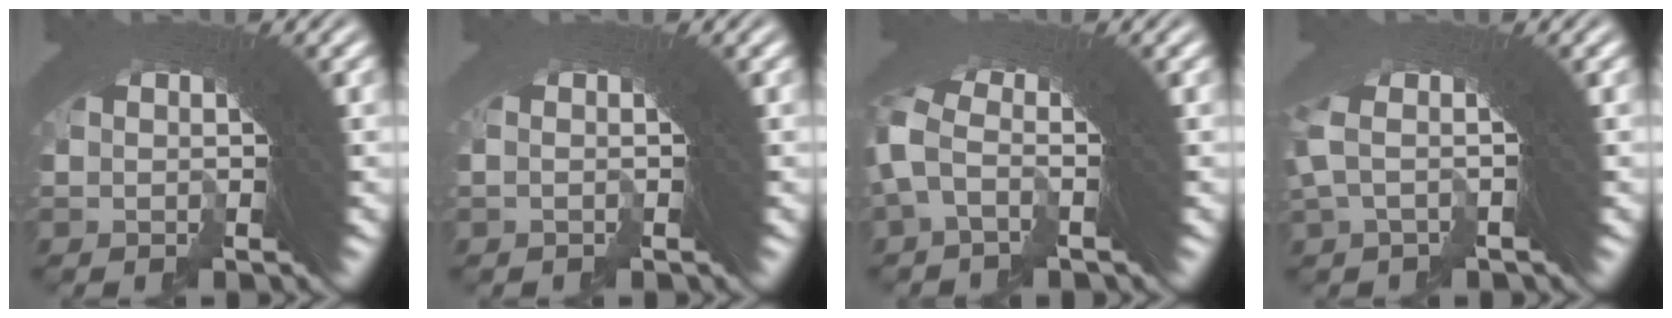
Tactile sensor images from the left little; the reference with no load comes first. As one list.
[{"total": 0.7, "force": [-0.1, -0.1, 0.6], "torque": [-0.002, 0.015, -0.009]}, {"total": 2.0, "force": [-0.4, 0.3, 1.9], "torque": [-0.051, -0.003, -0.007]}, {"total": 2.6, "force": [0.7, 0.4, 2.4], "torque": [-0.043, 0.011, 0.005]}]